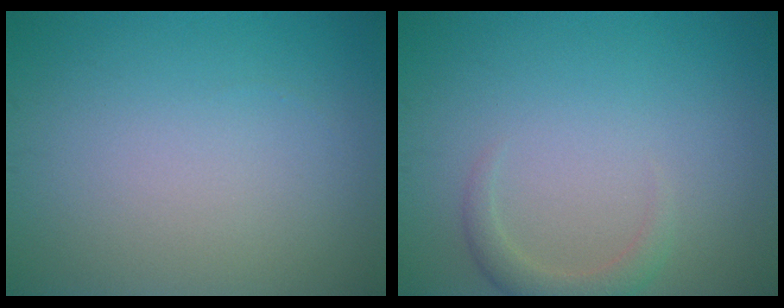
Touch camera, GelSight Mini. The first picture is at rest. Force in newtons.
{"total": 2.0, "press": 2.0, "slide": 0.3}